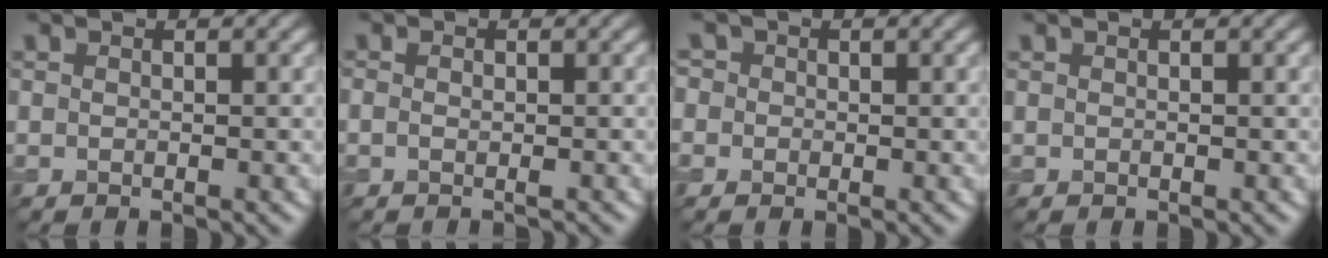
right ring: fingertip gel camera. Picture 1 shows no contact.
{"total": 1.3, "force": [-0.5, 0.5, 1.0], "torque": [-0.016, 0.002, -0.005]}
{"total": 1.8, "force": [0.4, 1.7, 0.6], "torque": [-0.001, 0.015, -0.014]}
{"total": 0.0}